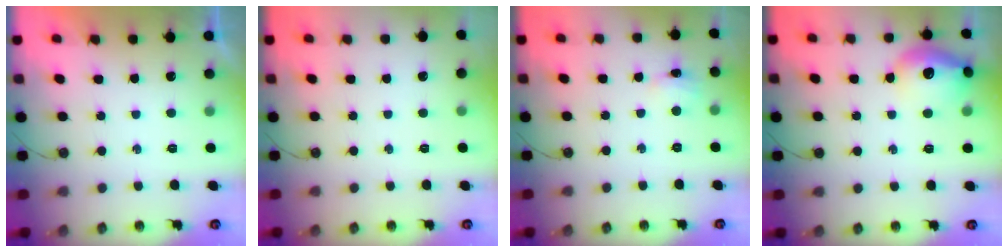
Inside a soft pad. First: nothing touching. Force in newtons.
{"total": 0.0}
{"total": 3.1, "press": 3.1, "slide": 0.5}
{"total": 14.3, "press": 14.2, "slide": 1.1}